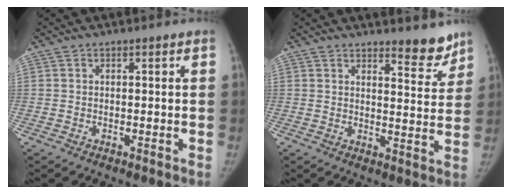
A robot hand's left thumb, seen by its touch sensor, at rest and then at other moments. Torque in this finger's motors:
{"motor_torque": [0.42, -0.23, 0.87, -0.57, 0.00]}